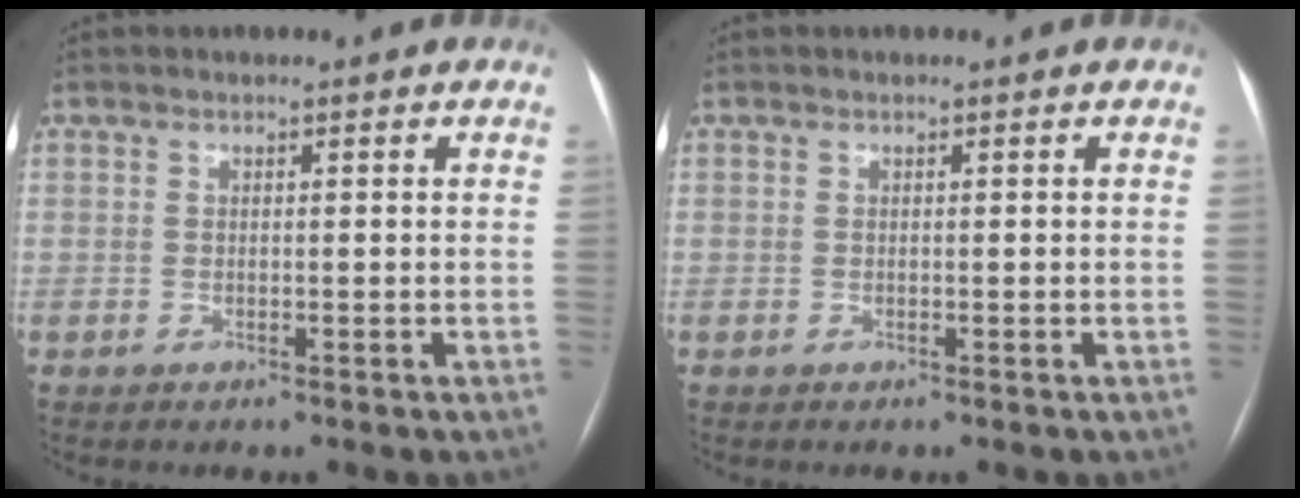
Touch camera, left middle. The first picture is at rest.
{"total": 0.0}